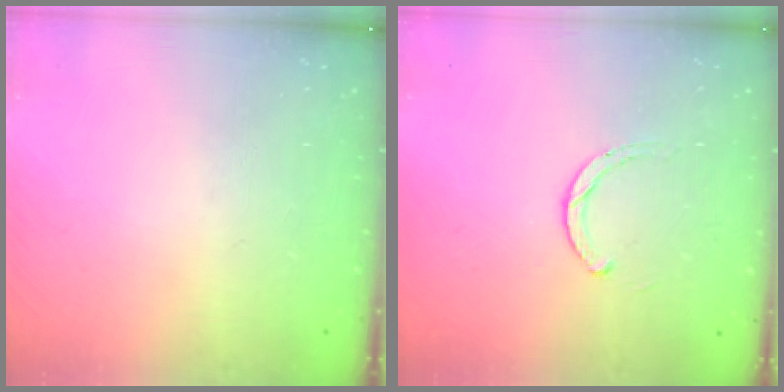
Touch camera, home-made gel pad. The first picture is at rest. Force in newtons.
{"total": 1.9, "press": 1.9, "slide": 0.2}